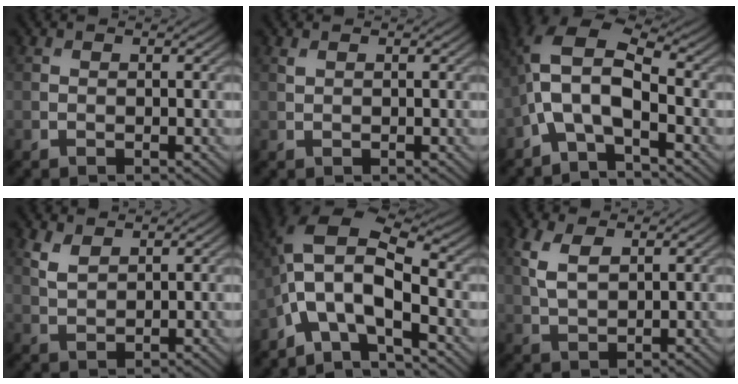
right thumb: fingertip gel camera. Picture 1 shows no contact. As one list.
[{"total": 0.5, "force": [0.4, 0.2, 0.3], "torque": [-0.011, 0.001, 0.009]}, {"total": 8.3, "force": [-2.4, 3.6, 7.0], "torque": [-0.145, 0.014, -0.064]}, {"total": 2.8, "force": [1.8, 1.3, 1.7], "torque": [-0.049, 0.000, 0.042]}, {"total": 10.2, "force": [-3.8, 4.0, 8.5], "torque": [-0.163, 0.007, -0.084]}, {"total": 4.6, "force": [1.7, 2.4, 3.5], "torque": [-0.093, 0.002, 0.036]}]